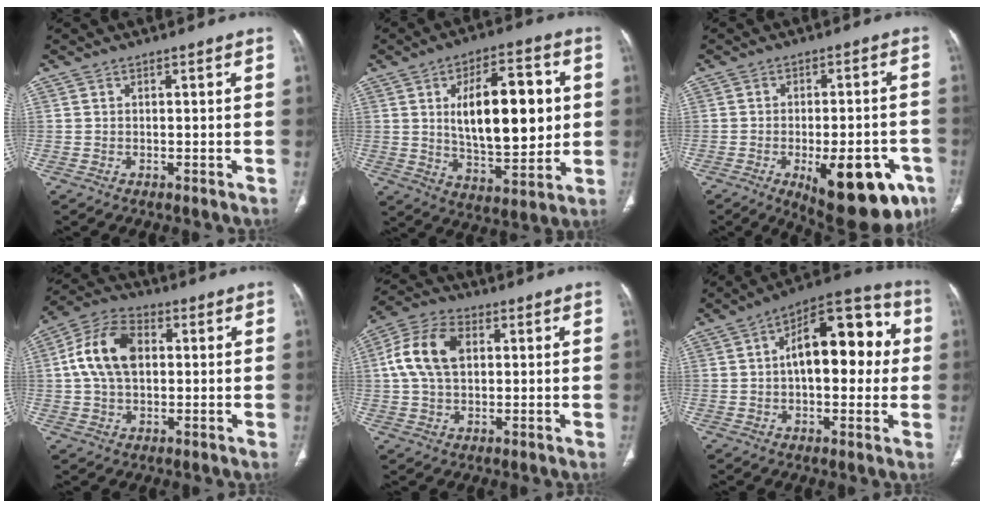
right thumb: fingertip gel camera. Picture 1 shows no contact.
{"total": 19.3, "force": [2.9, 9.0, 16.9], "torque": [-0.228, -0.009, 0.051]}
{"total": 18.8, "force": [-8.1, 7.7, 15.2], "torque": [-0.144, 0.018, -0.093]}
{"total": 12.2, "force": [1.7, 7.9, 9.2], "torque": [-0.171, 0.022, 0.024]}
{"total": 11.3, "force": [2.1, 7.3, 8.3], "torque": [-0.163, 0.020, 0.033]}
{"total": 18.4, "force": [2.6, 9.3, 15.6], "torque": [-0.192, 0.038, 0.031]}